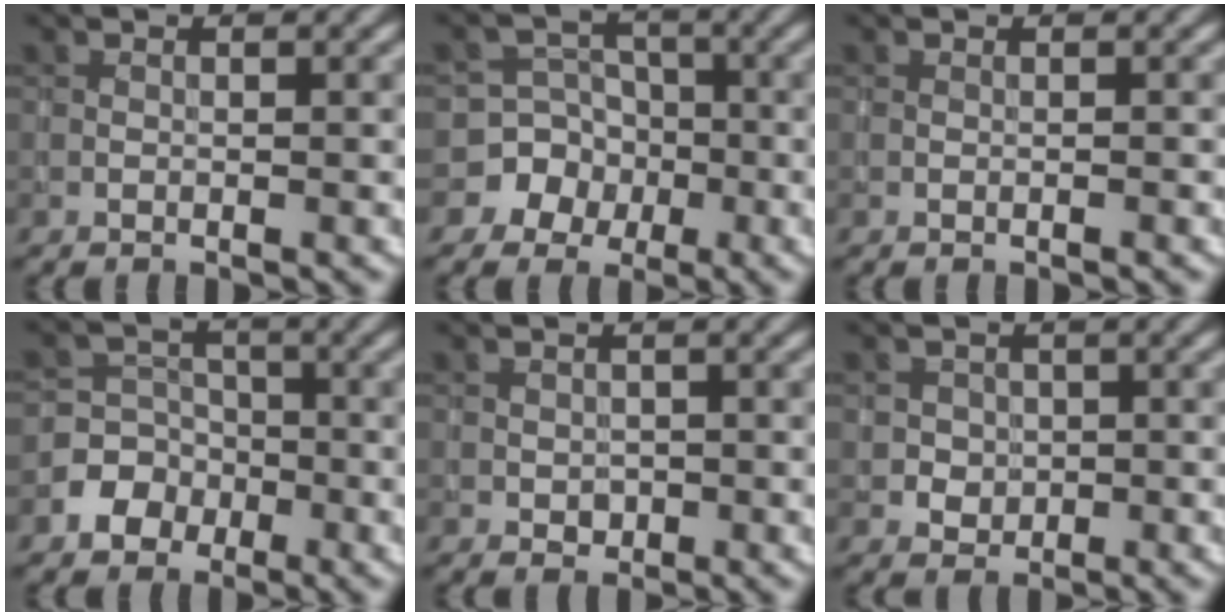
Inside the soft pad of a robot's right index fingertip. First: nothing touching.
{"total": 6.6, "force": [-2.7, 6.0, 0.1], "torque": [0.020, 0.003, -0.065]}
{"total": 0.0}
{"total": 4.0, "force": [-1.8, 3.5, 0.9], "torque": [0.014, 0.006, -0.054]}
{"total": 1.0, "force": [-0.1, 0.9, 0.4], "torque": [-0.003, -0.002, 0.001]}
{"total": 2.0, "force": [-0.1, 1.9, 0.3], "torque": [0.012, -0.001, -0.007]}